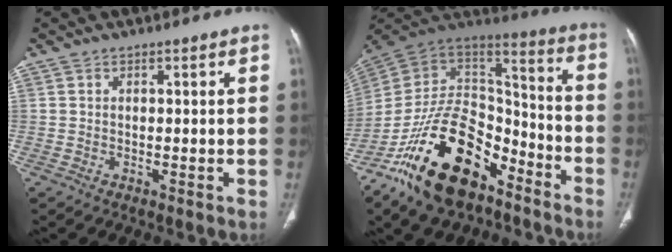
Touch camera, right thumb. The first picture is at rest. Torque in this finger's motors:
{"motor_torque": [3.22, 1.79, 1.23, -1.54, 0.68]}